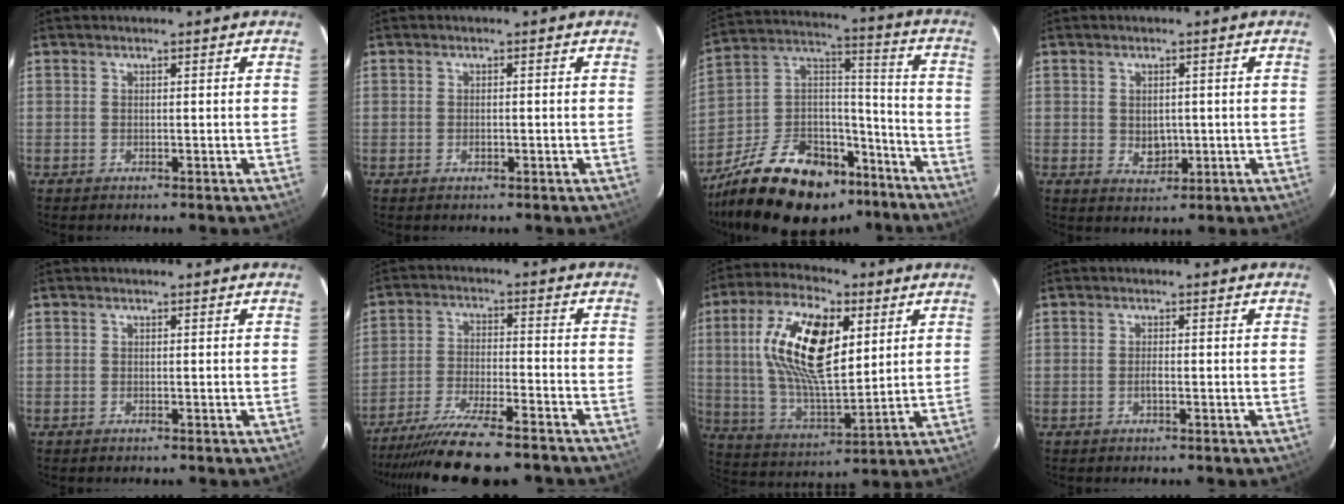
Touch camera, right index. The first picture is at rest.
{"total": 1.2, "force": [-0.4, 0.8, 0.8], "torque": [-0.013, 0.002, -0.006]}
{"total": 27.9, "force": [-19.1, 14.0, 14.6], "torque": [-0.289, 0.046, -0.282]}
{"total": 3.9, "force": [-0.2, 3.0, 2.5], "torque": [-0.037, -0.003, 0.003]}
{"total": 0.0}
{"total": 17.8, "force": [-15.4, 2.6, 8.5], "torque": [-0.174, -0.035, -0.250]}
{"total": 19.7, "force": [5.7, 8.7, 16.7], "torque": [-0.324, 0.016, 0.108]}
{"total": 1.3, "force": [-0.5, 0.4, 1.2], "torque": [-0.023, 0.000, -0.009]}